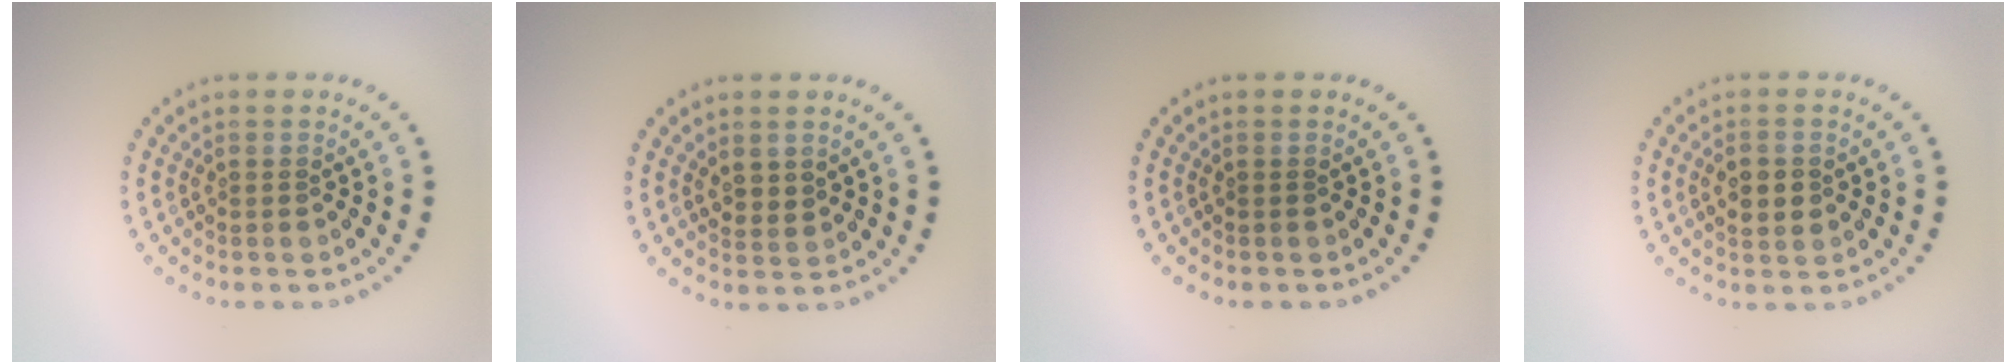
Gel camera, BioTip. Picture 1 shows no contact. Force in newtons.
{"total": 1.6, "press": 1.3, "slide": 1.0}
{"total": 0.0}
{"total": 2.2, "press": 2.2, "slide": 0.0}